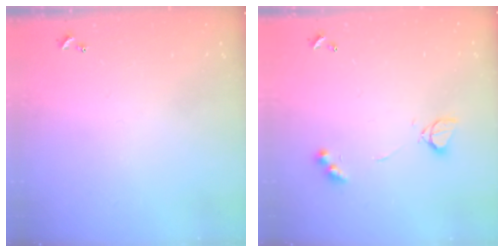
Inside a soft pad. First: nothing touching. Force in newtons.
{"total": 4.0, "press": 4.0, "slide": 0.8}